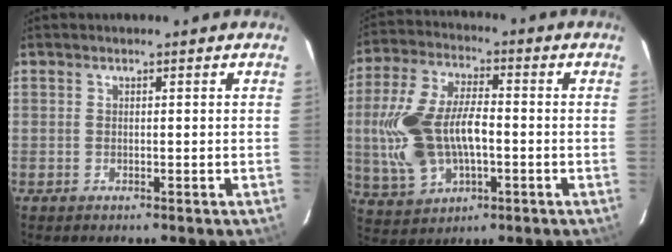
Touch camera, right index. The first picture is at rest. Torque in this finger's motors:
{"motor_torque": [0.66, -0.13, 0.56, 0.21]}